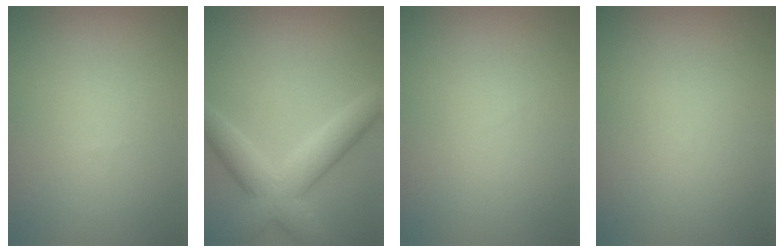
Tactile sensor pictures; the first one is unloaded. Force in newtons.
{"total": 4.9, "press": 4.9, "slide": 0.3}
{"total": 0.0}
{"total": 0.0}